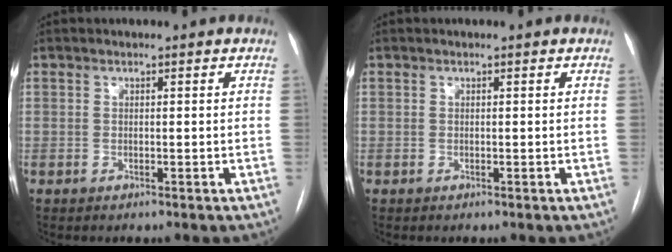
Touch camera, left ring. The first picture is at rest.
{"total": 0.0}